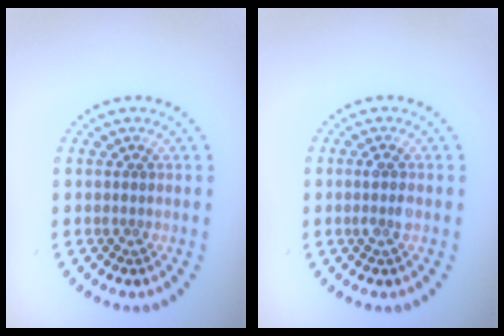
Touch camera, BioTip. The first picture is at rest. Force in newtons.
{"total": 1.4, "press": 1.3, "slide": 0.5}